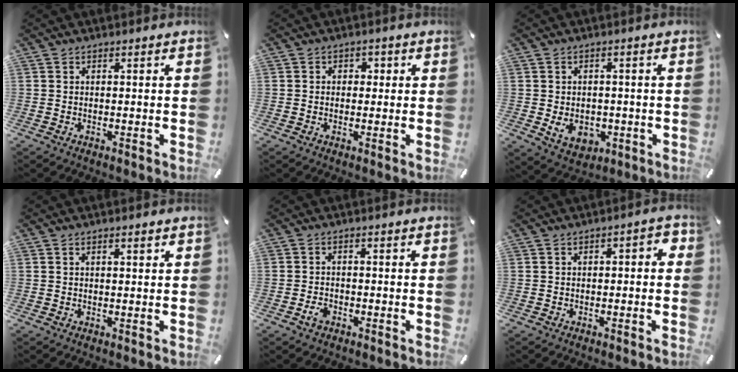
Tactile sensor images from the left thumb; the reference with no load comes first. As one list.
[{"total": 2.0, "force": [-0.4, 1.8, 0.9], "torque": [-0.011, 0.007, -0.014]}, {"total": 6.3, "force": [-1.3, 5.2, 3.4], "torque": [-0.053, -0.001, -0.024]}, {"total": 1.1, "force": [0.5, 0.3, 0.9], "torque": [-0.017, 0.002, 0.009]}, {"total": 2.4, "force": [-1.4, 1.5, 1.2], "torque": [-0.029, 0.005, -0.028]}, {"total": 2.7, "force": [-1.1, 1.3, 2.2], "torque": [-0.036, 0.011, -0.020]}]